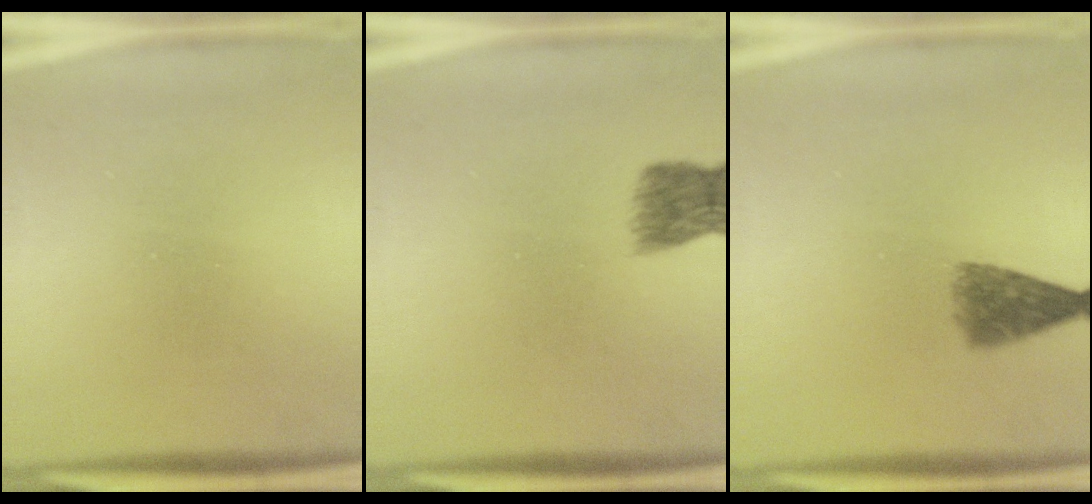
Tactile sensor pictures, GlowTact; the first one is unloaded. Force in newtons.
{"total": 4.8}
{"total": 4.8}